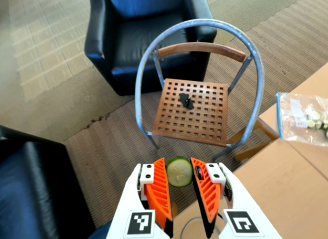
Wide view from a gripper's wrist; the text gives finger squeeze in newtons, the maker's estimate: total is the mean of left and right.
{"total": 9.5, "left": 9.6, "right": 9.4}